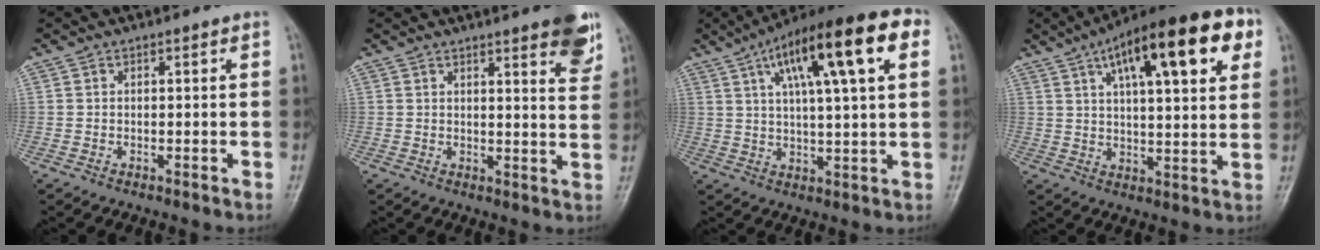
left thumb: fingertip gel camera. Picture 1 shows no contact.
{"total": 9.1, "force": [5.5, 1.9, 6.9], "torque": [-0.066, -0.025, 0.063]}
{"total": 19.2, "force": [7.5, 4.8, 17.0], "torque": [-0.256, 0.019, 0.114]}
{"total": 21.0, "force": [9.2, 6.8, 17.6], "torque": [-0.244, 0.009, 0.134]}